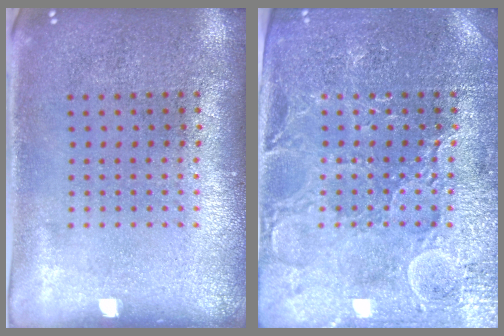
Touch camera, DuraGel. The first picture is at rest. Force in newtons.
{"total": 3.8, "press": 3.7, "slide": 0.9}